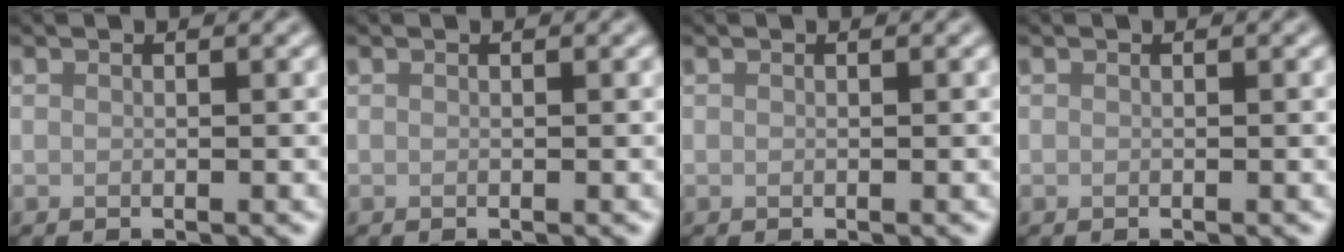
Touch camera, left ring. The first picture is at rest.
{"total": 0.0}
{"total": 0.0}
{"total": 0.0}